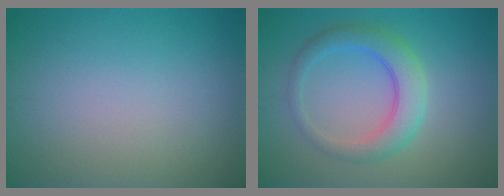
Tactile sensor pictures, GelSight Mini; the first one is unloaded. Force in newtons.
{"total": 4.1, "press": 4.1, "slide": 0.1}